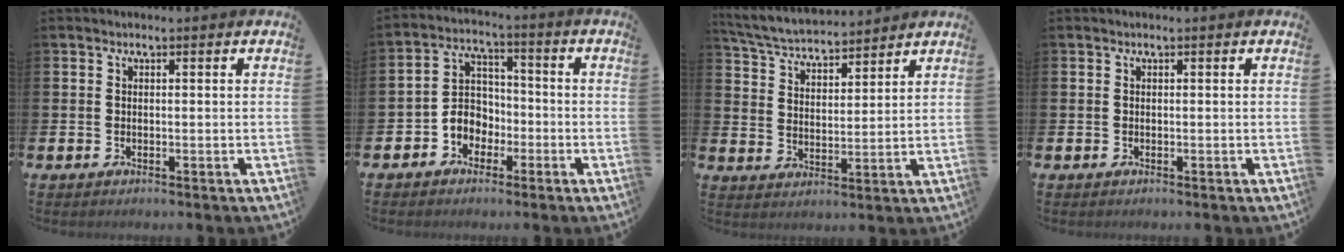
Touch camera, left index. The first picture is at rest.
{"total": 4.5, "force": [-1.8, 3.9, 1.5], "torque": [-0.045, 0.006, -0.041]}
{"total": 5.2, "force": [5.1, 0.7, 0.7], "torque": [-0.042, -0.034, 0.089]}
{"total": 0.0}